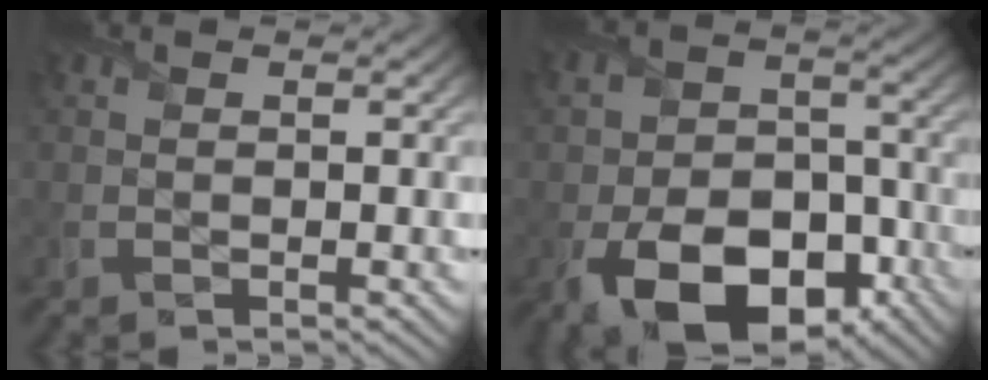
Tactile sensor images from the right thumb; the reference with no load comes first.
{"total": 13.8, "force": [-6.5, 8.4, 8.8], "torque": [-0.164, -0.037, -0.103]}